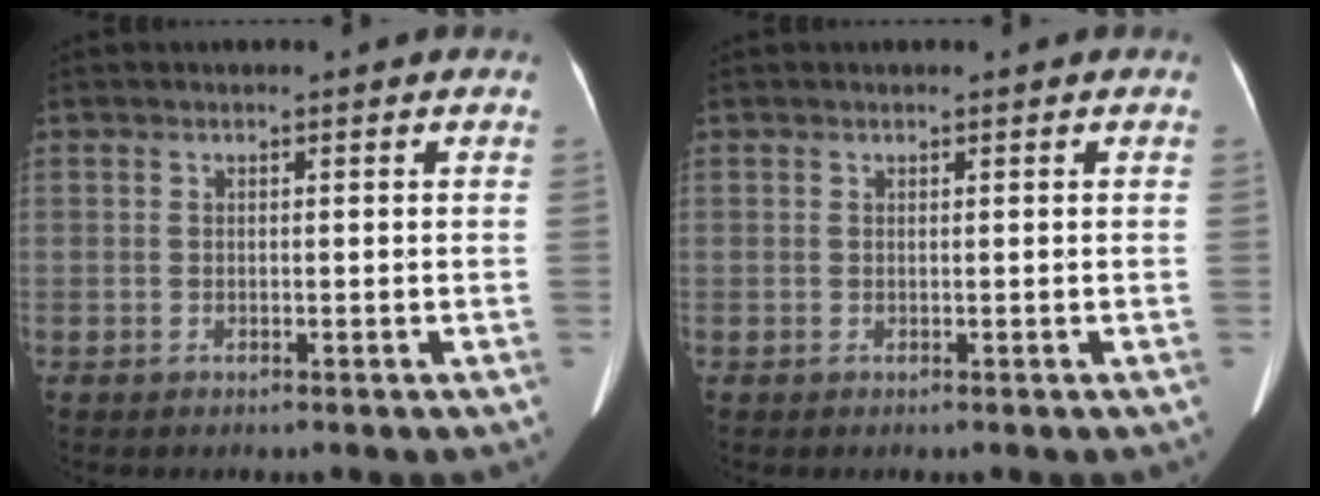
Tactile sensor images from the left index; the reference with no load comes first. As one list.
[{"total": 0.0}]